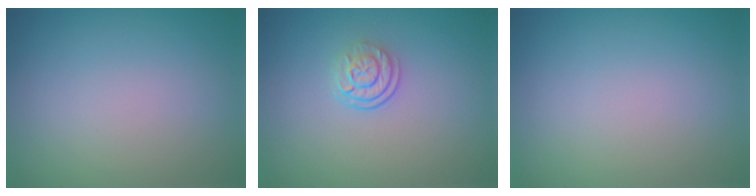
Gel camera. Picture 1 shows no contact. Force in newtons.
{"total": 2.6, "press": 1.8, "slide": 1.9}
{"total": 0.0}